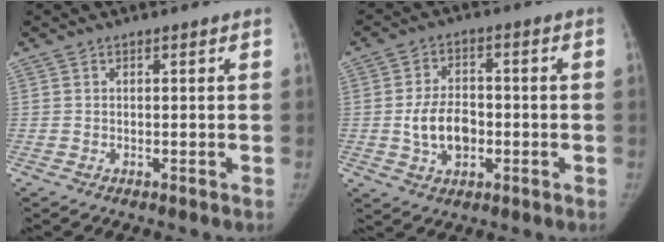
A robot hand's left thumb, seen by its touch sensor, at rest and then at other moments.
{"total": 8.4, "force": [-1.6, 5.6, 6.0], "torque": [-0.090, 0.014, -0.026]}